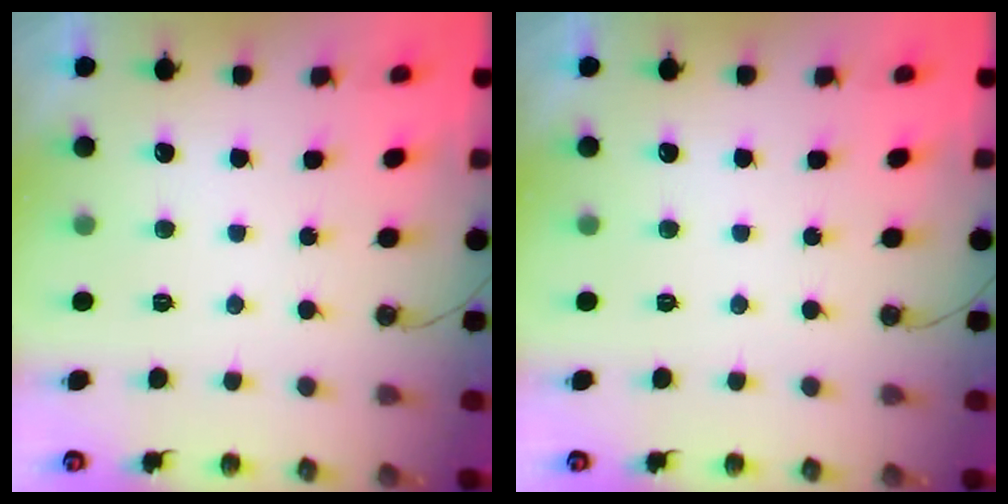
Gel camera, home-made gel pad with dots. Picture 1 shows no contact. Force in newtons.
{"total": 0.0}